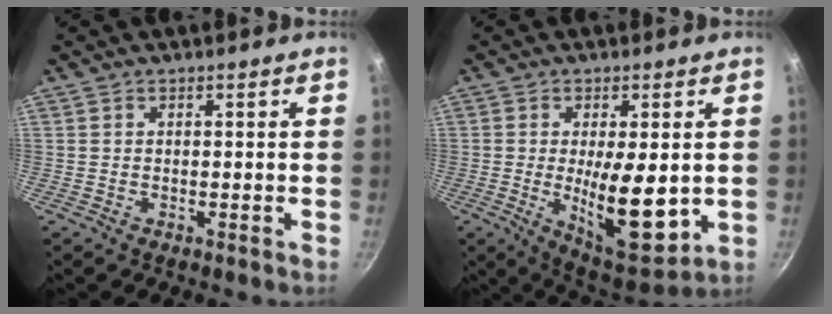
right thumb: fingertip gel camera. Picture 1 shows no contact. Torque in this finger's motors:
{"motor_torque": [-0.53, 1.01, 0.83, 0.03, 0.19]}